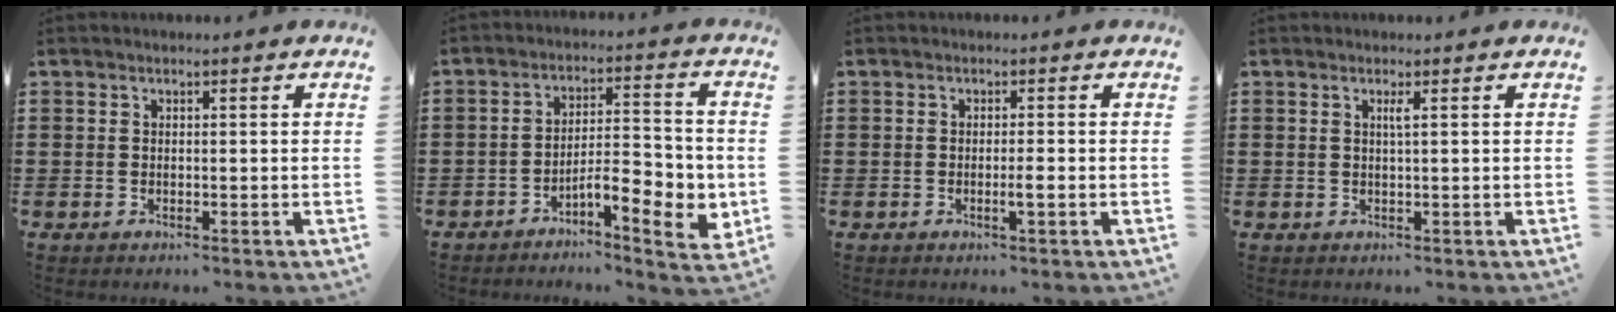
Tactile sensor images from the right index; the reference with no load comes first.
{"total": 7.9, "force": [-3.5, 2.5, 6.6], "torque": [-0.093, -0.002, -0.062]}
{"total": 1.8, "force": [-0.6, 0.0, 1.7], "torque": [-0.034, -0.004, -0.014]}
{"total": 1.1, "force": [0.4, -0.2, 1.0], "torque": [-0.019, -0.004, 0.005]}